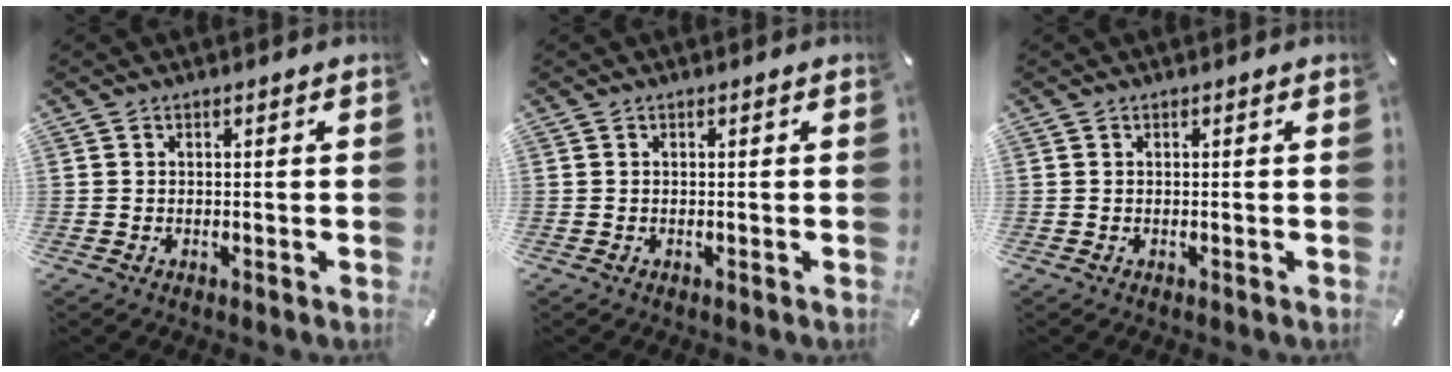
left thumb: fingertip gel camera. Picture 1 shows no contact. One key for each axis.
{"total": 0.0}
{"total": 0.0}